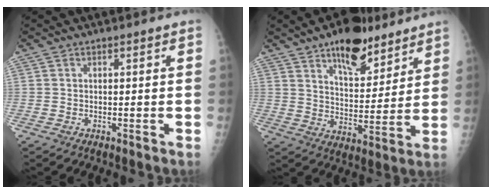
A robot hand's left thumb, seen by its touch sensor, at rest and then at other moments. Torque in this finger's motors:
{"motor_torque": [0.29, 0.31, -0.24, -0.32, 0.08]}